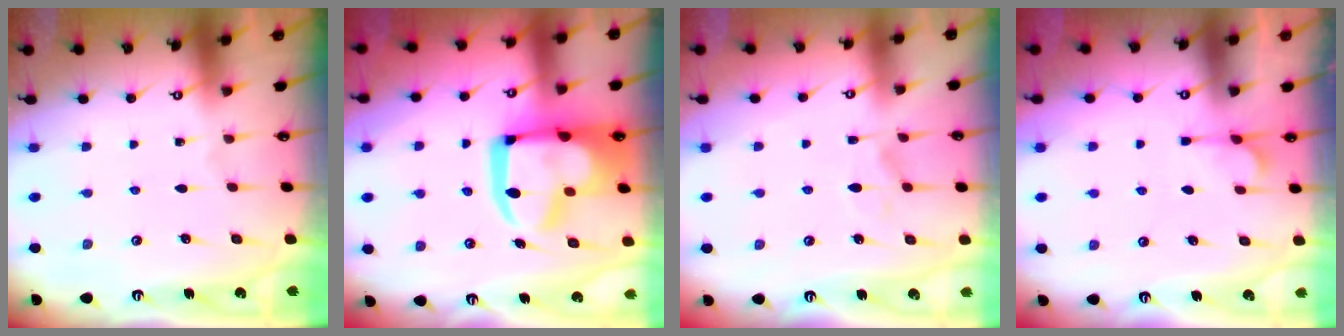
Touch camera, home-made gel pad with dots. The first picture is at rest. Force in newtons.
{"total": 17.7, "press": 17.6, "slide": 2.0}
{"total": 1.0, "press": 0.2, "slide": 0.9}
{"total": 3.1, "press": 2.8, "slide": 1.3}